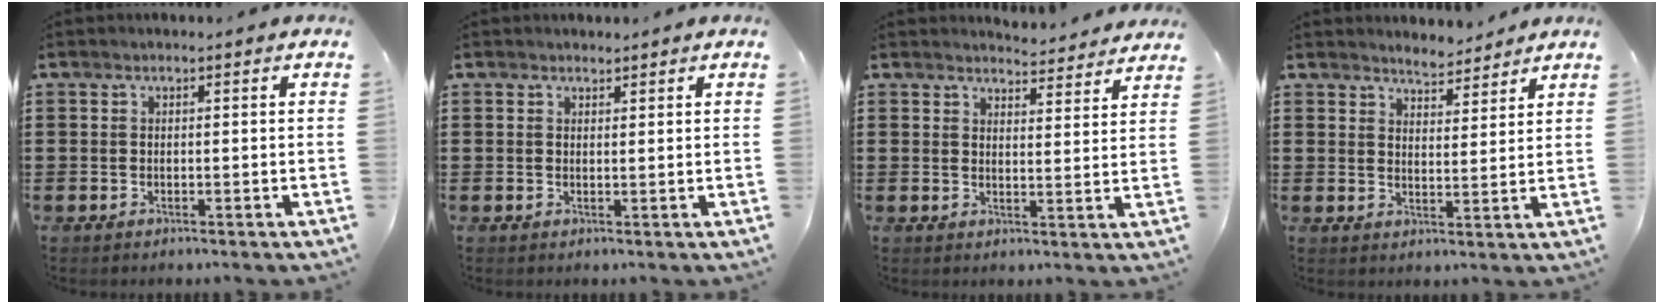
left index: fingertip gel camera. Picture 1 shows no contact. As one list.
[{"total": 0.9, "force": [0.9, 0.1, -0.2], "torque": [0.001, 0.000, 0.018]}, {"total": 4.1, "force": [4.1, 0.2, 0.3], "torque": [-0.009, -0.024, 0.074]}, {"total": 3.6, "force": [3.6, 0.3, 0.0], "torque": [-0.011, -0.013, 0.067]}]